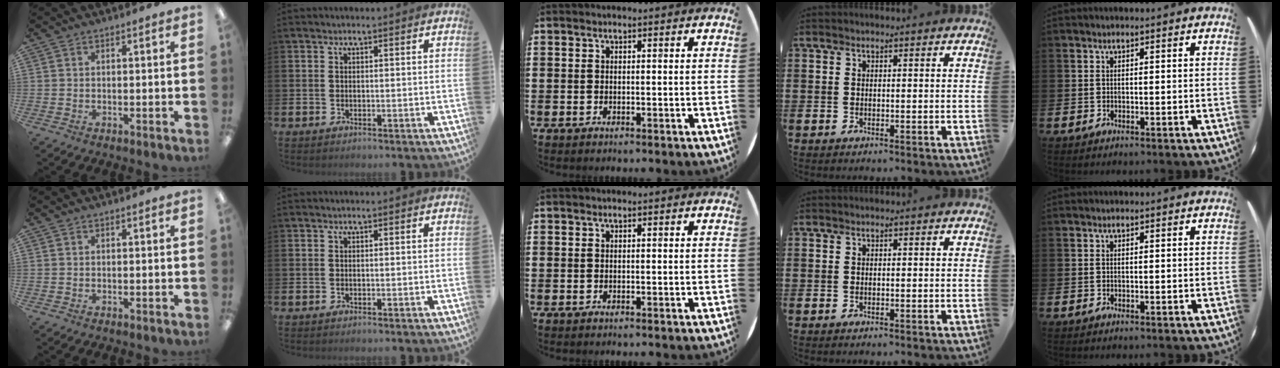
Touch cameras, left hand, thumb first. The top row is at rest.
{}